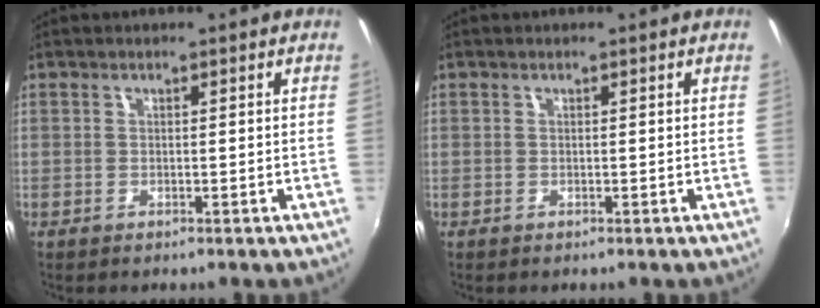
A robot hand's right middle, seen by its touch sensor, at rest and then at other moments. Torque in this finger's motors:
{"motor_torque": [0.00, 0.00, 0.00, 0.00]}